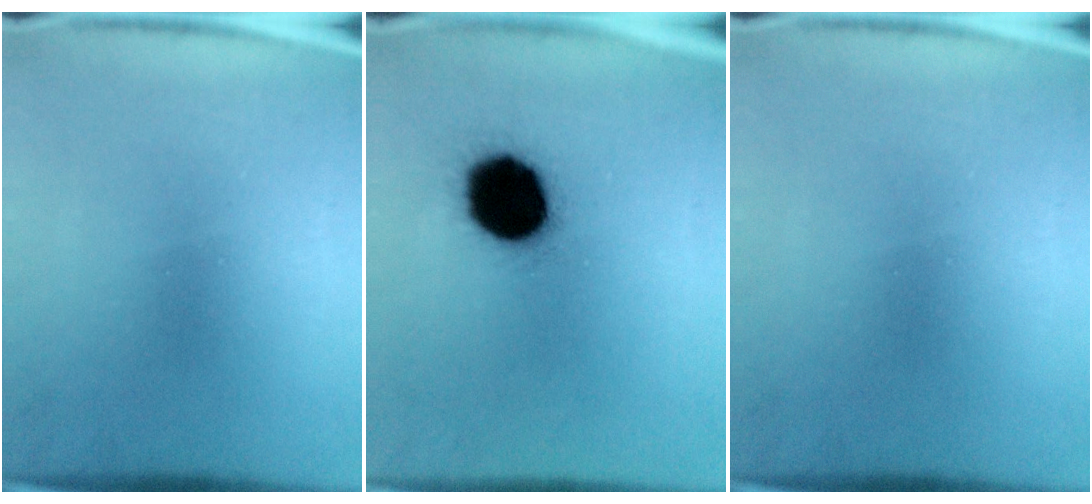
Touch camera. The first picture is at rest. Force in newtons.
{"total": 16.8}
{"total": 0.0}